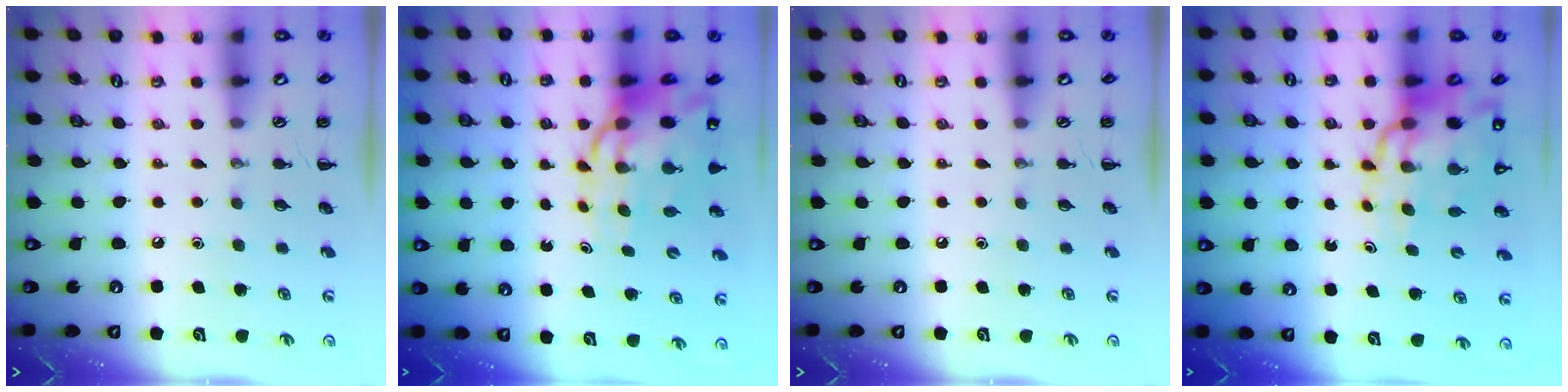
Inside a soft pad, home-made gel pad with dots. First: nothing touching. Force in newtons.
{"total": 13.6, "press": 13.0, "slide": 3.7}
{"total": 0.0}
{"total": 16.1, "press": 15.4, "slide": 4.6}